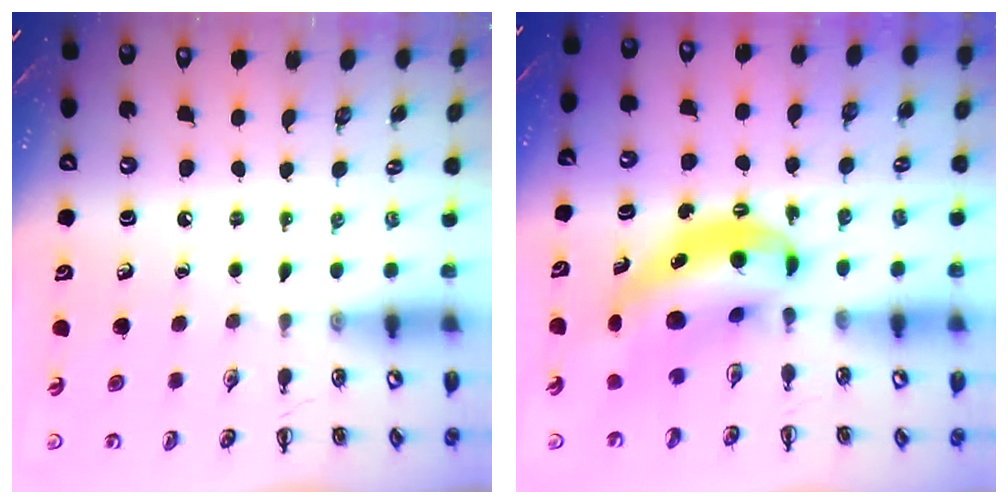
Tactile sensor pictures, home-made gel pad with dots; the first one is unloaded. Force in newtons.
{"total": 8.2, "press": 8.0, "slide": 1.7}